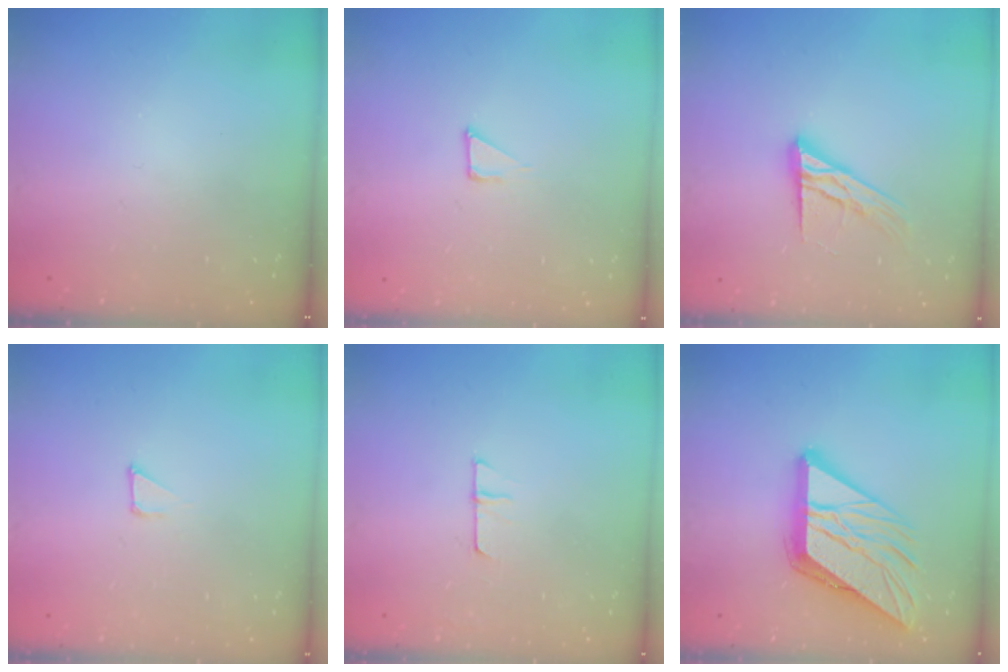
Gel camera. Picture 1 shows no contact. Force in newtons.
{"total": 2.3, "press": 2.3, "slide": 0.1}
{"total": 13.1, "press": 13.1, "slide": 1.0}
{"total": 1.2, "press": 1.2, "slide": 0.0}
{"total": 5.7, "press": 5.6, "slide": 0.6}
{"total": 17.6, "press": 17.4, "slide": 2.1}